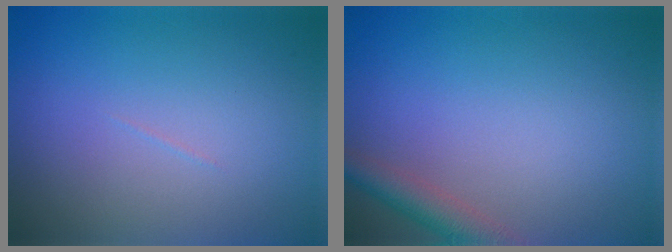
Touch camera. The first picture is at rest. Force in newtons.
{"total": 2.9, "press": 2.9, "slide": 0.2}